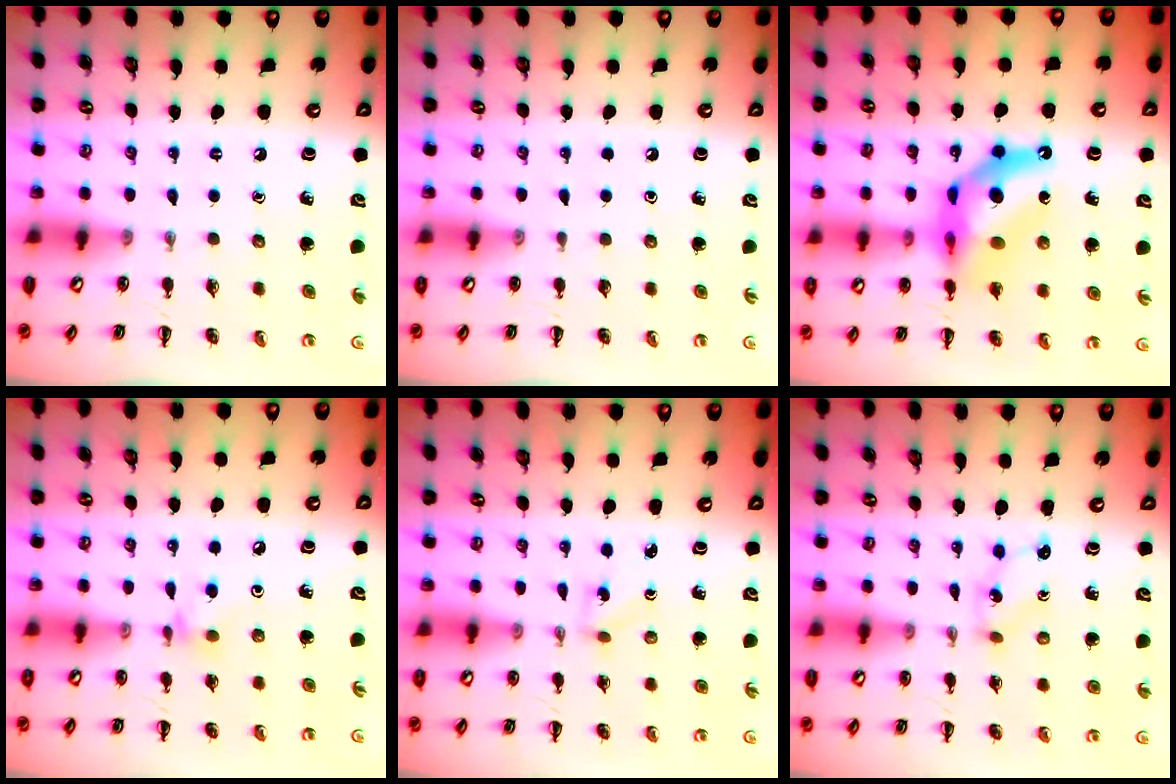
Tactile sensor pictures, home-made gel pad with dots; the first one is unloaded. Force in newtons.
{"total": 0.0}
{"total": 13.3, "press": 12.7, "slide": 3.8}
{"total": 5.1, "press": 5.0, "slide": 1.1}
{"total": 2.0, "press": 1.8, "slide": 0.8}
{"total": 1.8, "press": 1.8, "slide": 0.3}